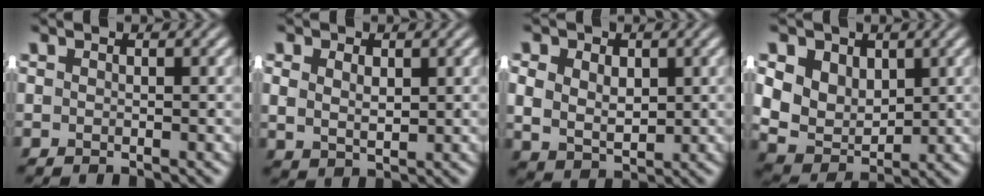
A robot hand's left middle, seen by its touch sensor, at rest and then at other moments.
{"total": 2.4, "force": [0.7, 1.4, 1.8], "torque": [-0.035, -0.015, 0.028]}
{"total": 5.5, "force": [0.2, 4.3, 3.4], "torque": [-0.070, -0.026, 0.017]}
{"total": 10.1, "force": [0.4, 8.6, 5.2], "torque": [-0.136, -0.036, 0.011]}